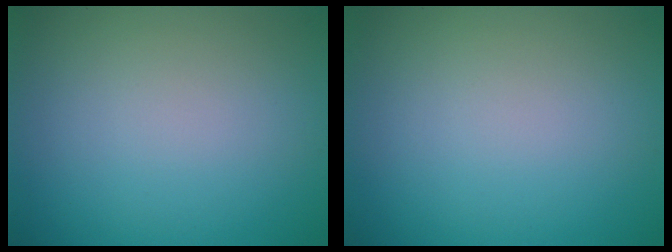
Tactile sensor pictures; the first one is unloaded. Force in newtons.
{"total": 0.0}